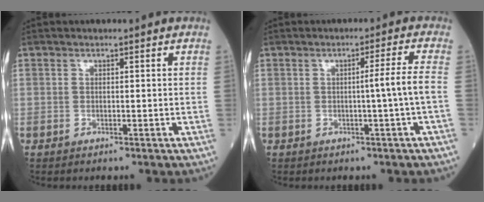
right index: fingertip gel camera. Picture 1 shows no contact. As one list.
[{"total": 3.7, "force": [-0.7, -1.4, 3.3], "torque": [-0.051, 0.005, -0.010]}]